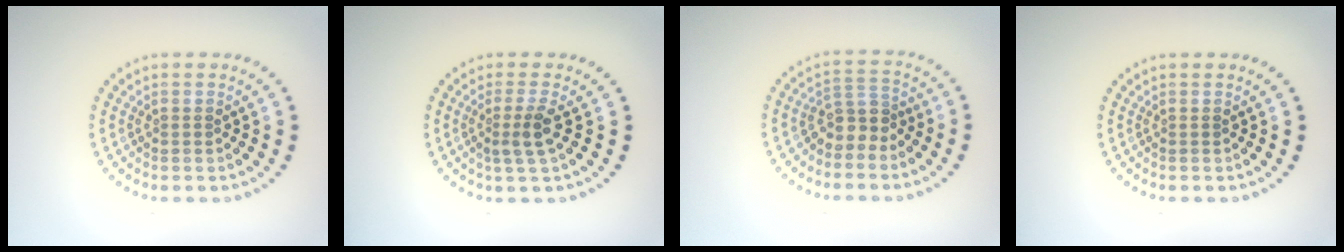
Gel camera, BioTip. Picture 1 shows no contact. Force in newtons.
{"total": 2.3, "press": 1.7, "slide": 1.5}
{"total": 2.6, "press": 2.1, "slide": 1.7}
{"total": 0.0}